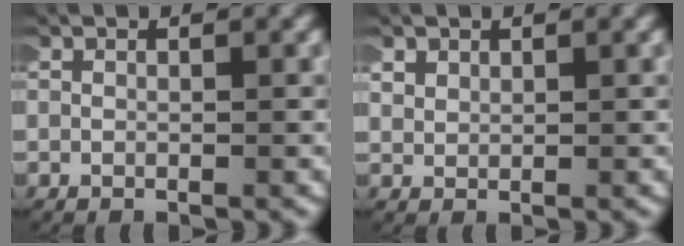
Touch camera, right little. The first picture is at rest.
{"total": 1.4, "force": [0.9, 0.9, 0.6], "torque": [-0.024, -0.005, 0.021]}